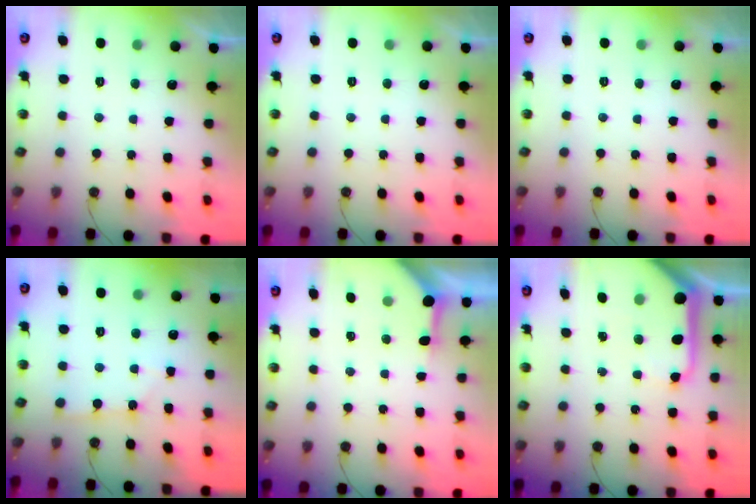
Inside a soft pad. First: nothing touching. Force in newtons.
{"total": 0.0}
{"total": 0.0}
{"total": 1.9, "press": 1.9, "slide": 0.2}
{"total": 3.4, "press": 3.4, "slide": 0.5}
{"total": 13.4, "press": 13.3, "slide": 1.7}